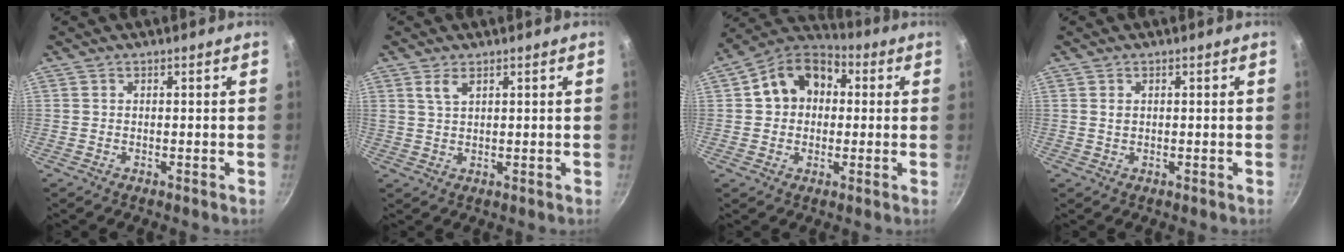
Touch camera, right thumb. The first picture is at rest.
{"total": 2.5, "force": [1.5, 1.0, 1.8], "torque": [-0.036, -0.006, 0.037]}
{"total": 12.3, "force": [1.9, 9.4, 7.7], "torque": [-0.097, 0.025, 0.017]}
{"total": 0.7, "force": [0.3, 0.4, 0.5], "torque": [-0.009, 0.000, 0.008]}